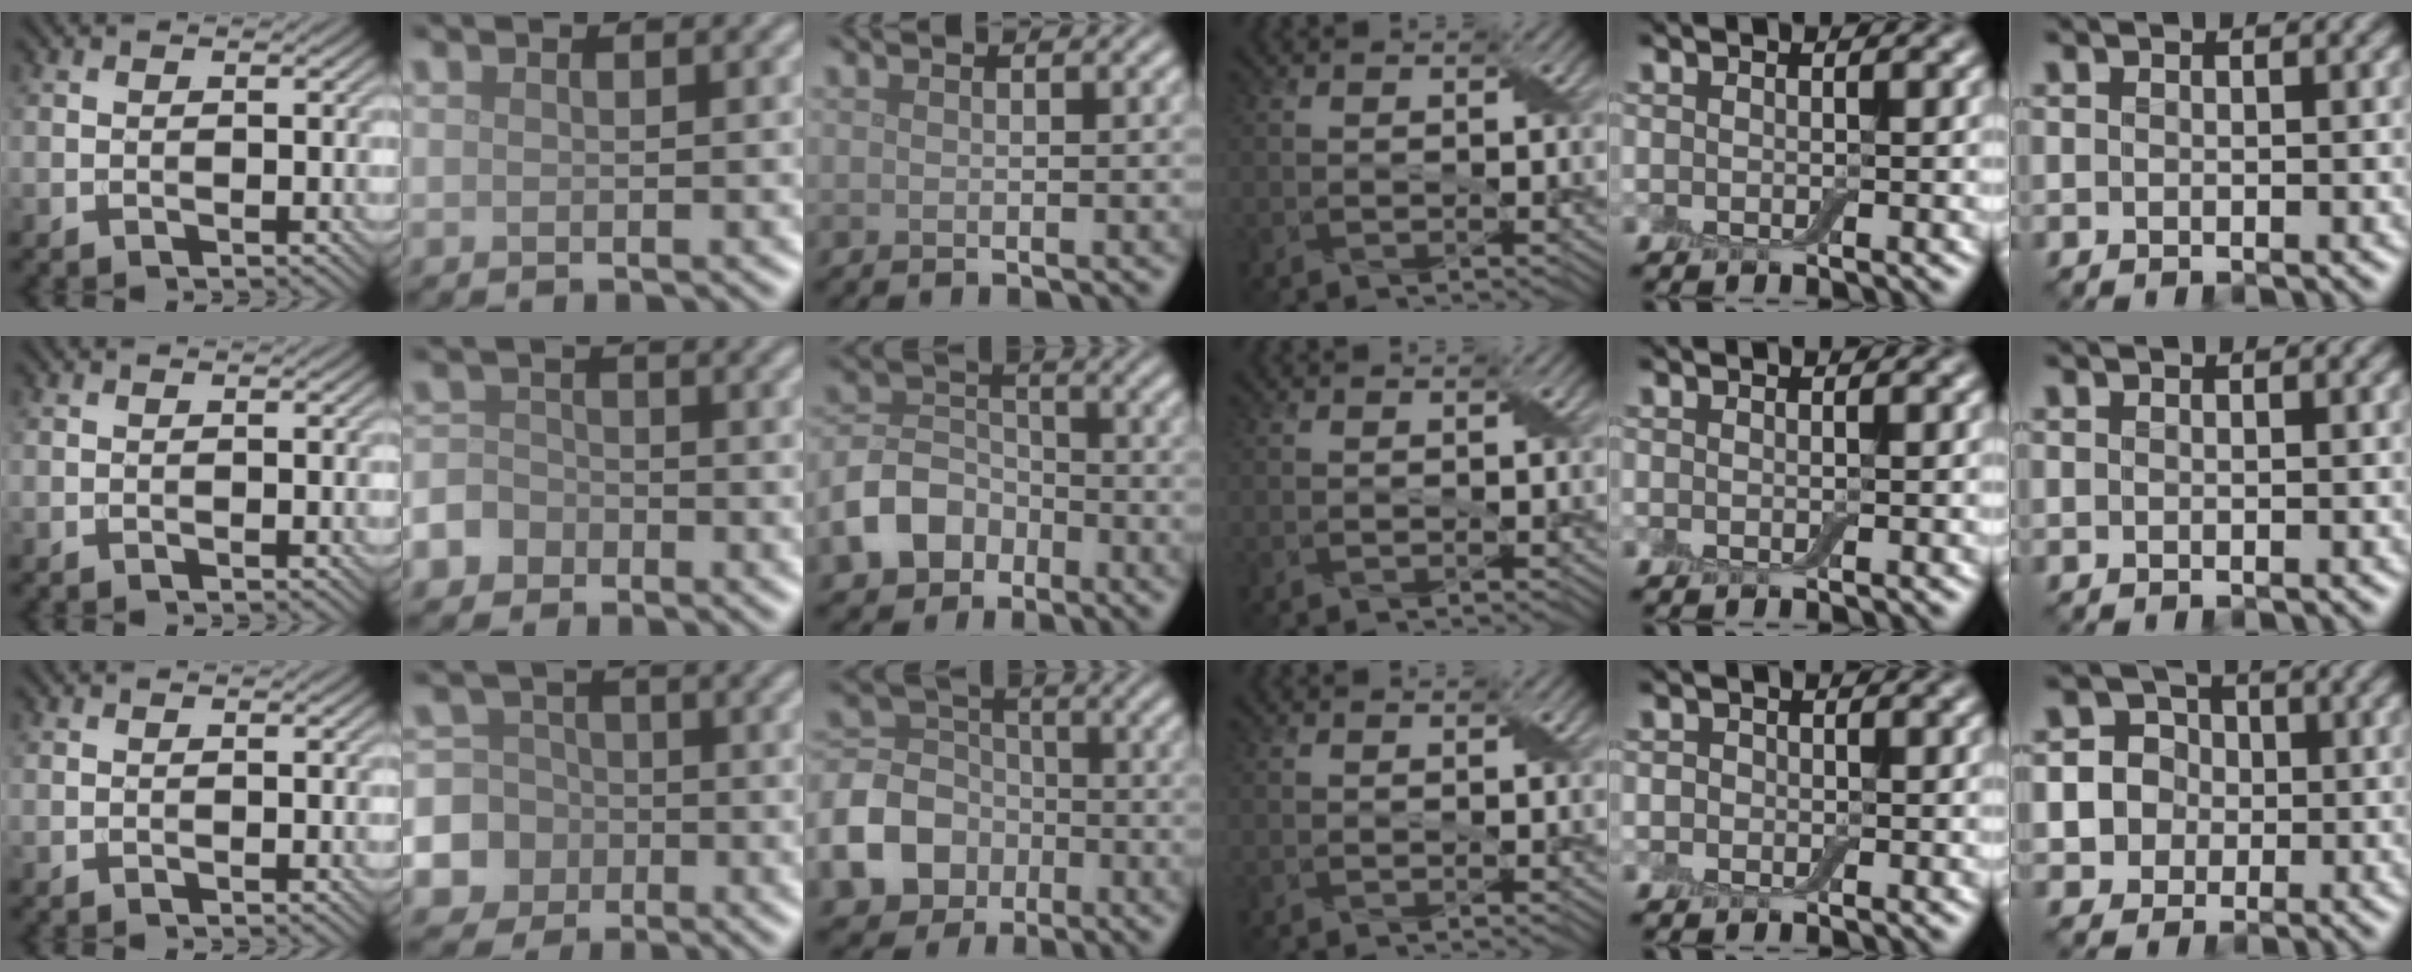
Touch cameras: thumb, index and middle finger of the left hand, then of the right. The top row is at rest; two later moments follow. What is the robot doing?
{"motion": "fold", "object": "aluminum foil"}